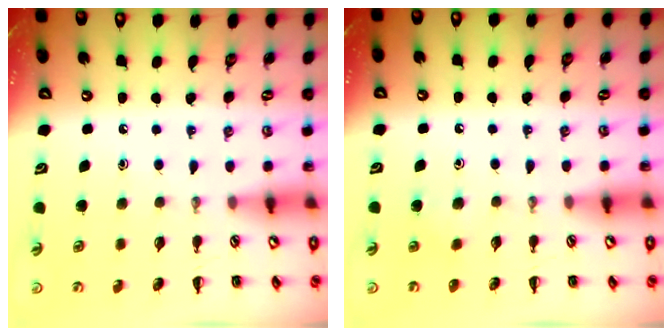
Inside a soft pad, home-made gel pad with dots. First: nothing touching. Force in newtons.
{"total": 2.9, "press": 2.6, "slide": 1.3}